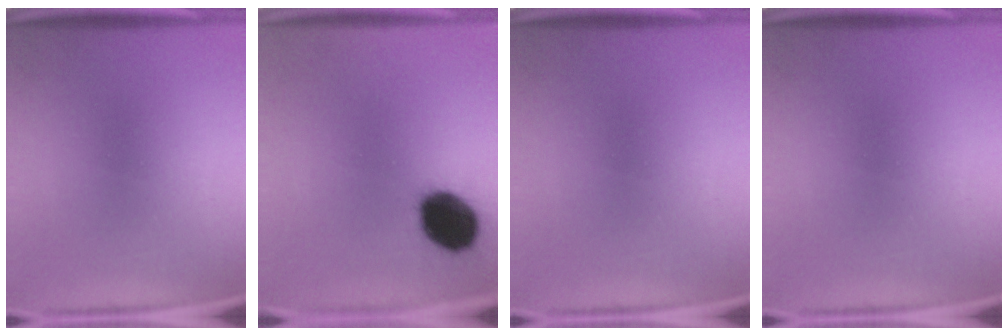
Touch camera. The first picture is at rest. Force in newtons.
{"total": 15.4}
{"total": 0.0}
{"total": 0.0}